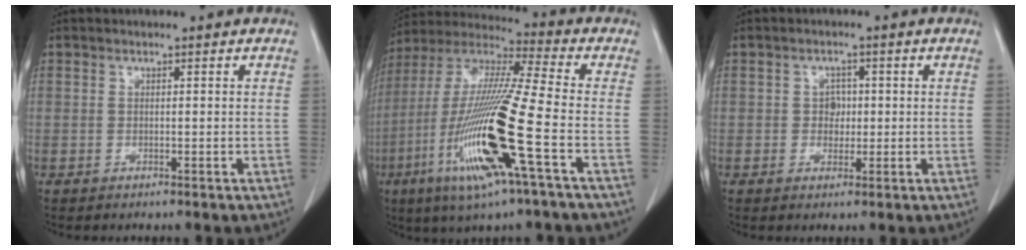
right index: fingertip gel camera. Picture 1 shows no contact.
{"total": 20.2, "force": [-6.7, 0.3, 19.0], "torque": [-0.412, -0.030, -0.136]}
{"total": 2.4, "force": [0.1, 2.0, 1.3], "torque": [-0.014, 0.004, 0.001]}